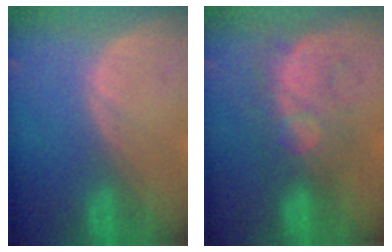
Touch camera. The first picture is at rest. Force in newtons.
{"total": 8.8, "press": 7.6, "slide": 4.5}